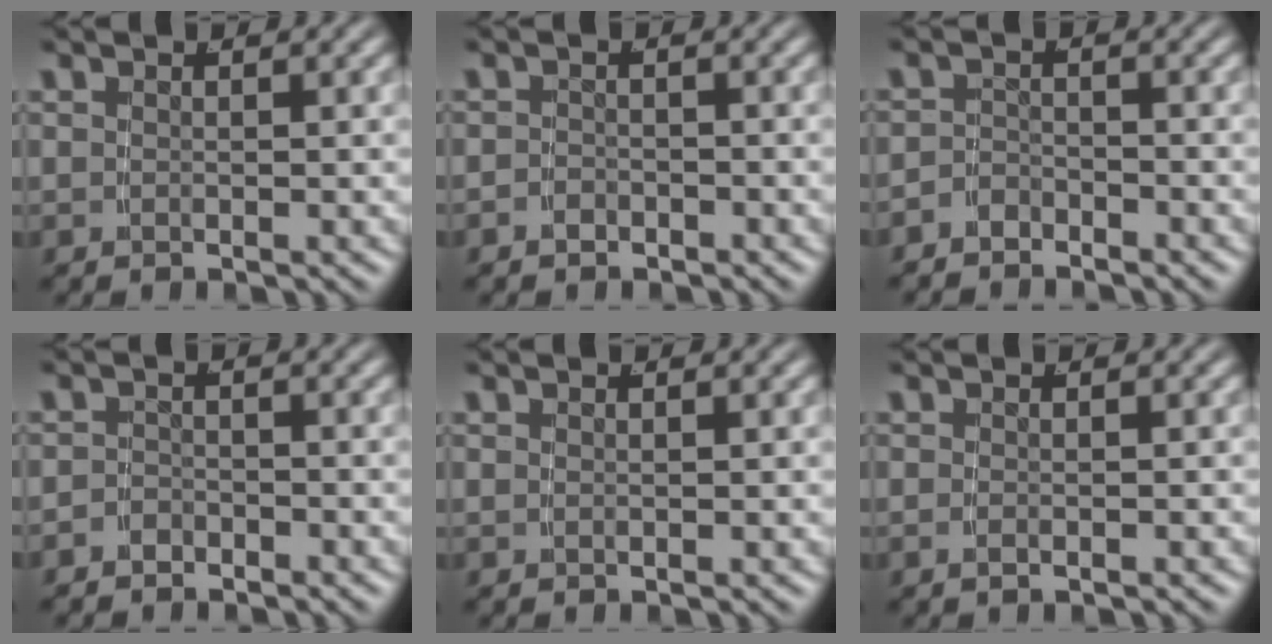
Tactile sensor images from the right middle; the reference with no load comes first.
{"total": 1.5, "force": [-1.4, 0.5, -0.1], "torque": [0.000, -0.009, -0.019]}
{"total": 2.4, "force": [-2.3, 0.7, 0.1], "torque": [-0.003, -0.012, -0.037]}
{"total": 2.1, "force": [-2.0, 0.7, -0.1], "torque": [0.003, -0.011, -0.031]}
{"total": 0.0}
{"total": 0.8, "force": [-0.7, -0.2, 0.4], "torque": [-0.012, -0.003, -0.008]}